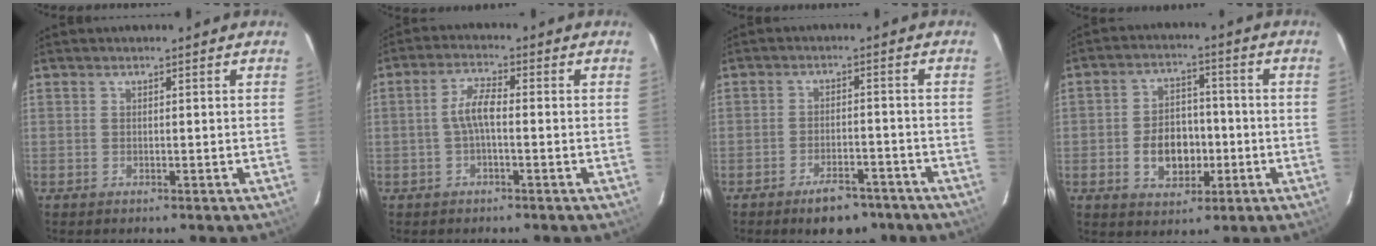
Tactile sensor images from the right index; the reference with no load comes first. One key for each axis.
{"total": 4.3, "fx": -0.7, "fy": 1.1, "fz": 4.1, "tx": -0.086, "ty": 0.012, "tz": -0.014}
{"total": 7.4, "fx": -5.5, "fy": 3.4, "fz": 3.6, "tx": -0.071, "ty": 0.010, "tz": -0.072}
{"total": 9.2, "fx": -2.4, "fy": 6.5, "fz": 6.0, "tx": -0.117, "ty": 0.017, "tz": -0.027}